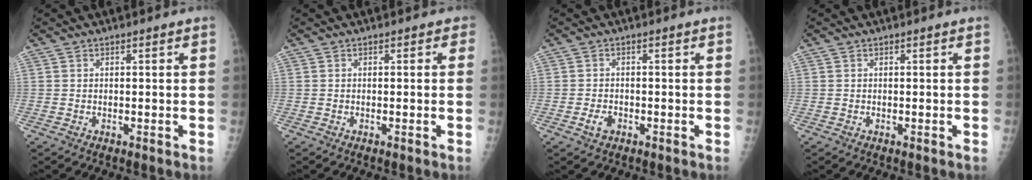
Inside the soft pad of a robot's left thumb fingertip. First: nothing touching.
{"total": 0.7, "force": [0.2, 0.6, 0.3], "torque": [0.014, 0.003, -0.007]}
{"total": 2.3, "force": [-1.1, 1.5, 1.4], "torque": [-0.024, 0.003, -0.019]}
{"total": 0.0}